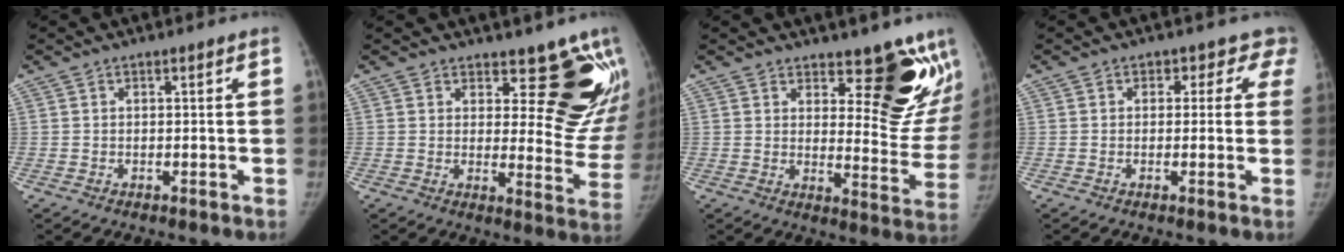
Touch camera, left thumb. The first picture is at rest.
{"total": 13.7, "force": [9.7, 6.1, 7.4], "torque": [-0.036, -0.082, 0.111]}
{"total": 14.9, "force": [10.1, 6.0, 9.3], "torque": [-0.059, -0.088, 0.128]}
{"total": 3.9, "force": [2.3, 3.1, 0.4], "torque": [0.036, -0.004, -0.001]}